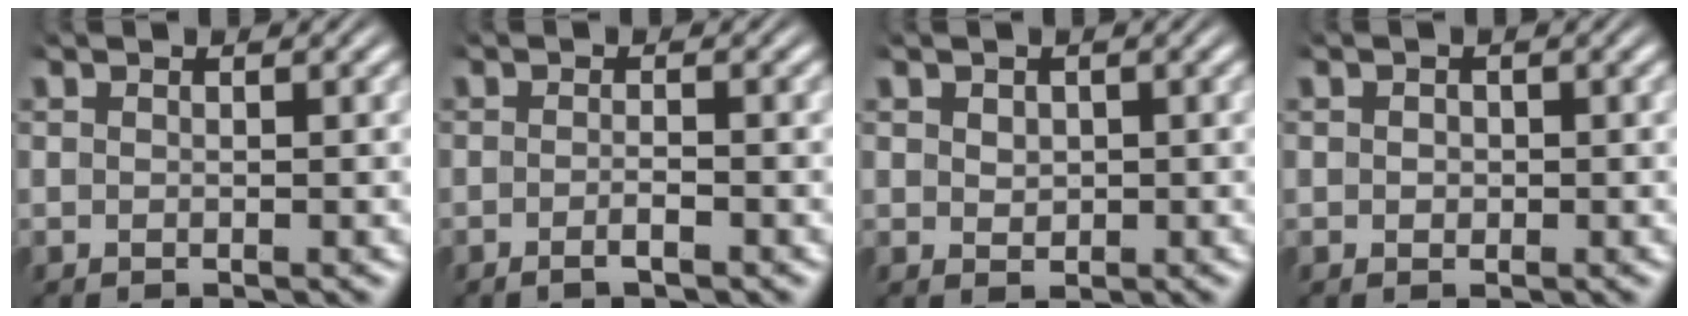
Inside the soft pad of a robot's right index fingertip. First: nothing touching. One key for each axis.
{"total": 1.5, "fx": -1.2, "fy": 0.2, "fz": 0.8, "tx": -0.019, "ty": 0.000, "tz": -0.024}
{"total": 0.9, "fx": 0.2, "fy": 0.6, "fz": 0.7, "tx": -0.010, "ty": -0.012, "tz": 0.015}
{"total": 0.5, "fx": -0.2, "fy": 0.4, "fz": 0.3, "tx": -0.011, "ty": -0.009, "tz": 0.002}